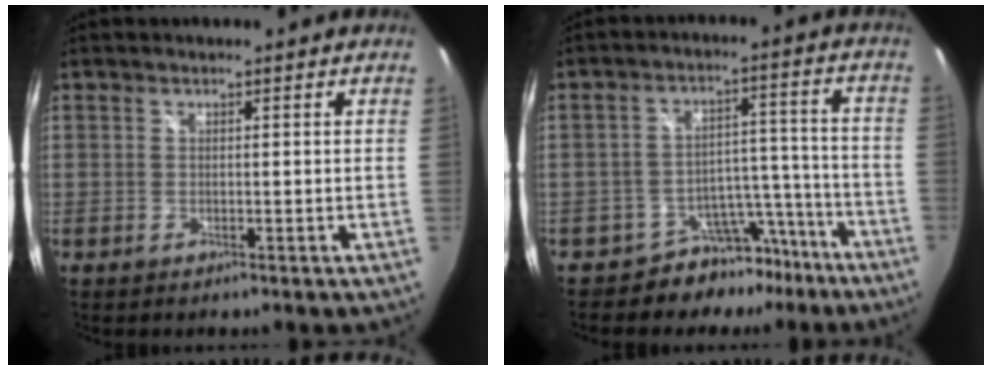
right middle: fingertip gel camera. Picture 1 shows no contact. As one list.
[{"total": 9.8, "force": [-8.0, 5.4, 1.3], "torque": [-0.007, 0.049, -0.110]}]